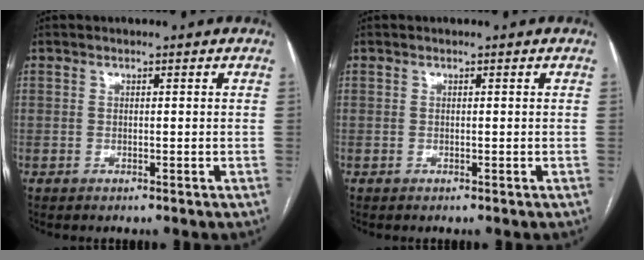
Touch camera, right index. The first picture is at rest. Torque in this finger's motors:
{"motor_torque": [0.00, 0.00, 0.01, 0.00]}